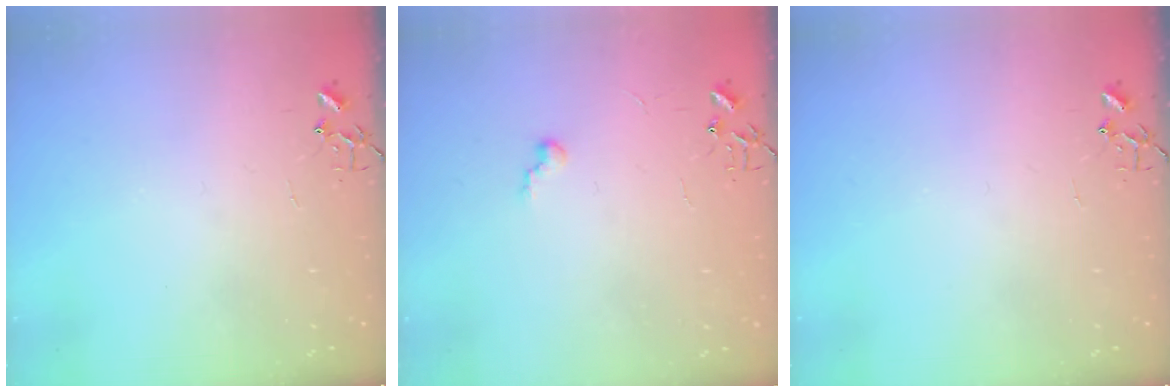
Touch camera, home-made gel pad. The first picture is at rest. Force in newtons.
{"total": 5.7, "press": 5.7, "slide": 0.5}
{"total": 0.0}